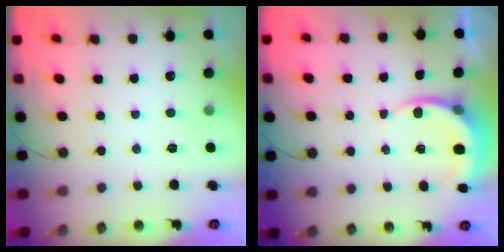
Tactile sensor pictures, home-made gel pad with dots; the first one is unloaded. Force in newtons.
{"total": 6.3, "press": 6.3, "slide": 0.6}